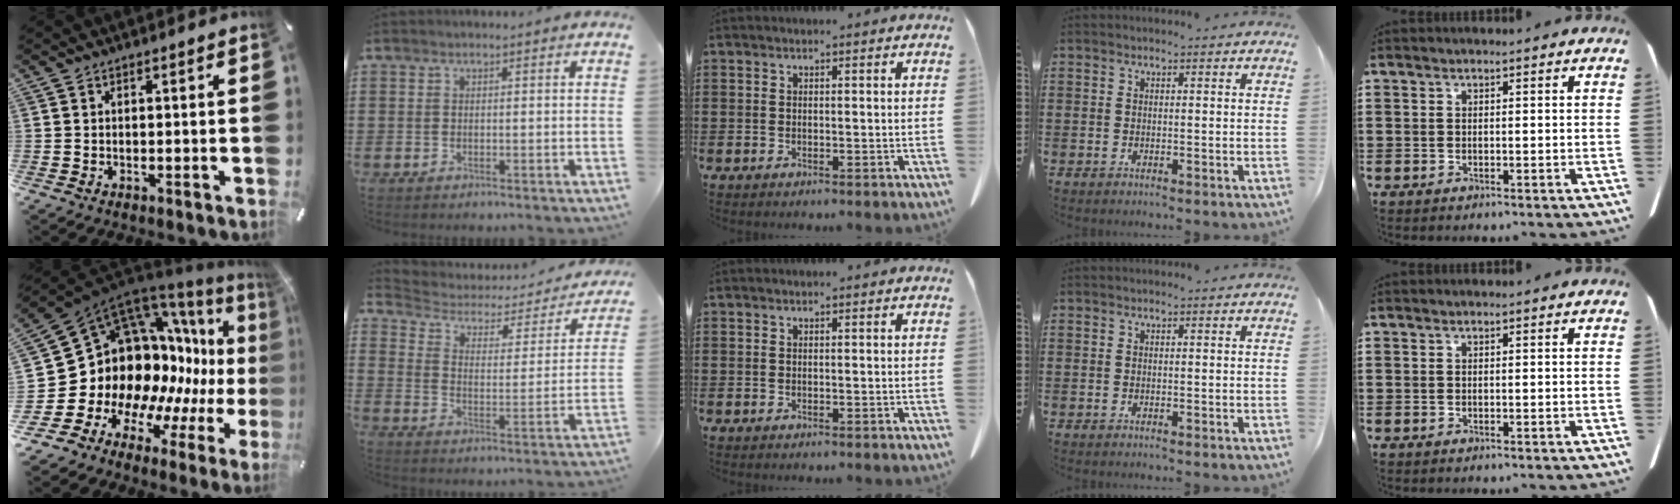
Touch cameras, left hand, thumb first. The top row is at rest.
{"thumb": {"total": 20.1, "force": [3.0, 16.1, 11.6], "torque": [-0.175, -0.115, 0.108]}, "index": {"total": 3.0, "force": [1.8, 1.9, 1.5], "torque": [-0.045, -0.015, 0.022]}}